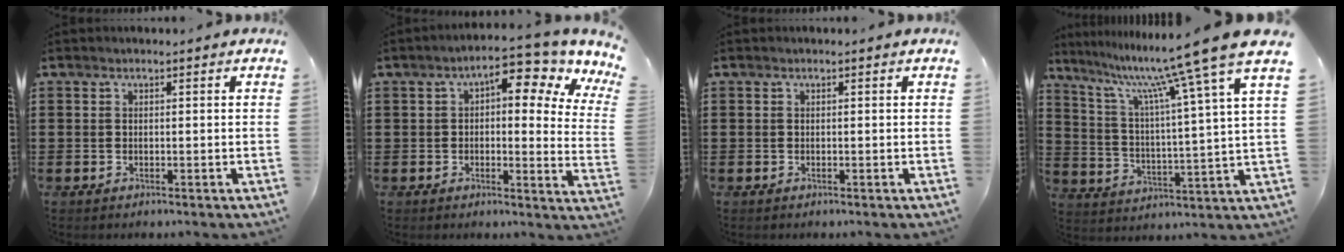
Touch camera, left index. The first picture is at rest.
{"total": 7.4, "force": [4.2, 1.8, 5.9], "torque": [-0.089, -0.026, 0.059]}
{"total": 0.0}
{"total": 12.3, "force": [10.0, -0.8, 7.1], "torque": [-0.160, -0.066, 0.153]}